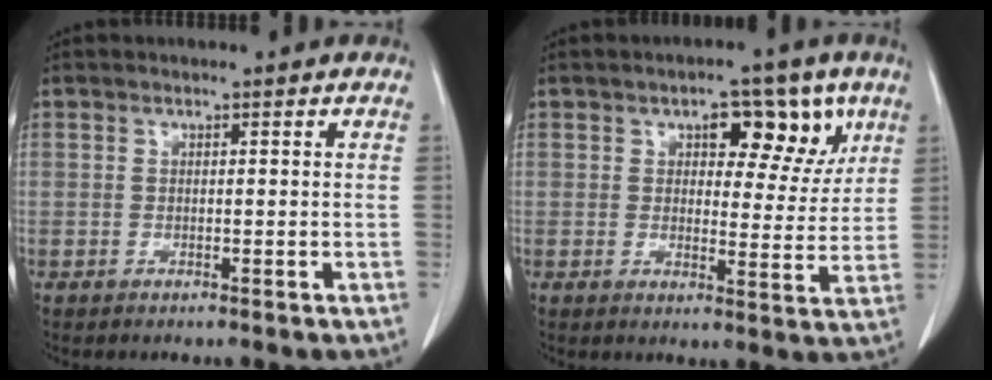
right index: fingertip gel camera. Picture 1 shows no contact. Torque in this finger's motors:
{"motor_torque": [0.21, 0.14, 0.22, 0.05]}